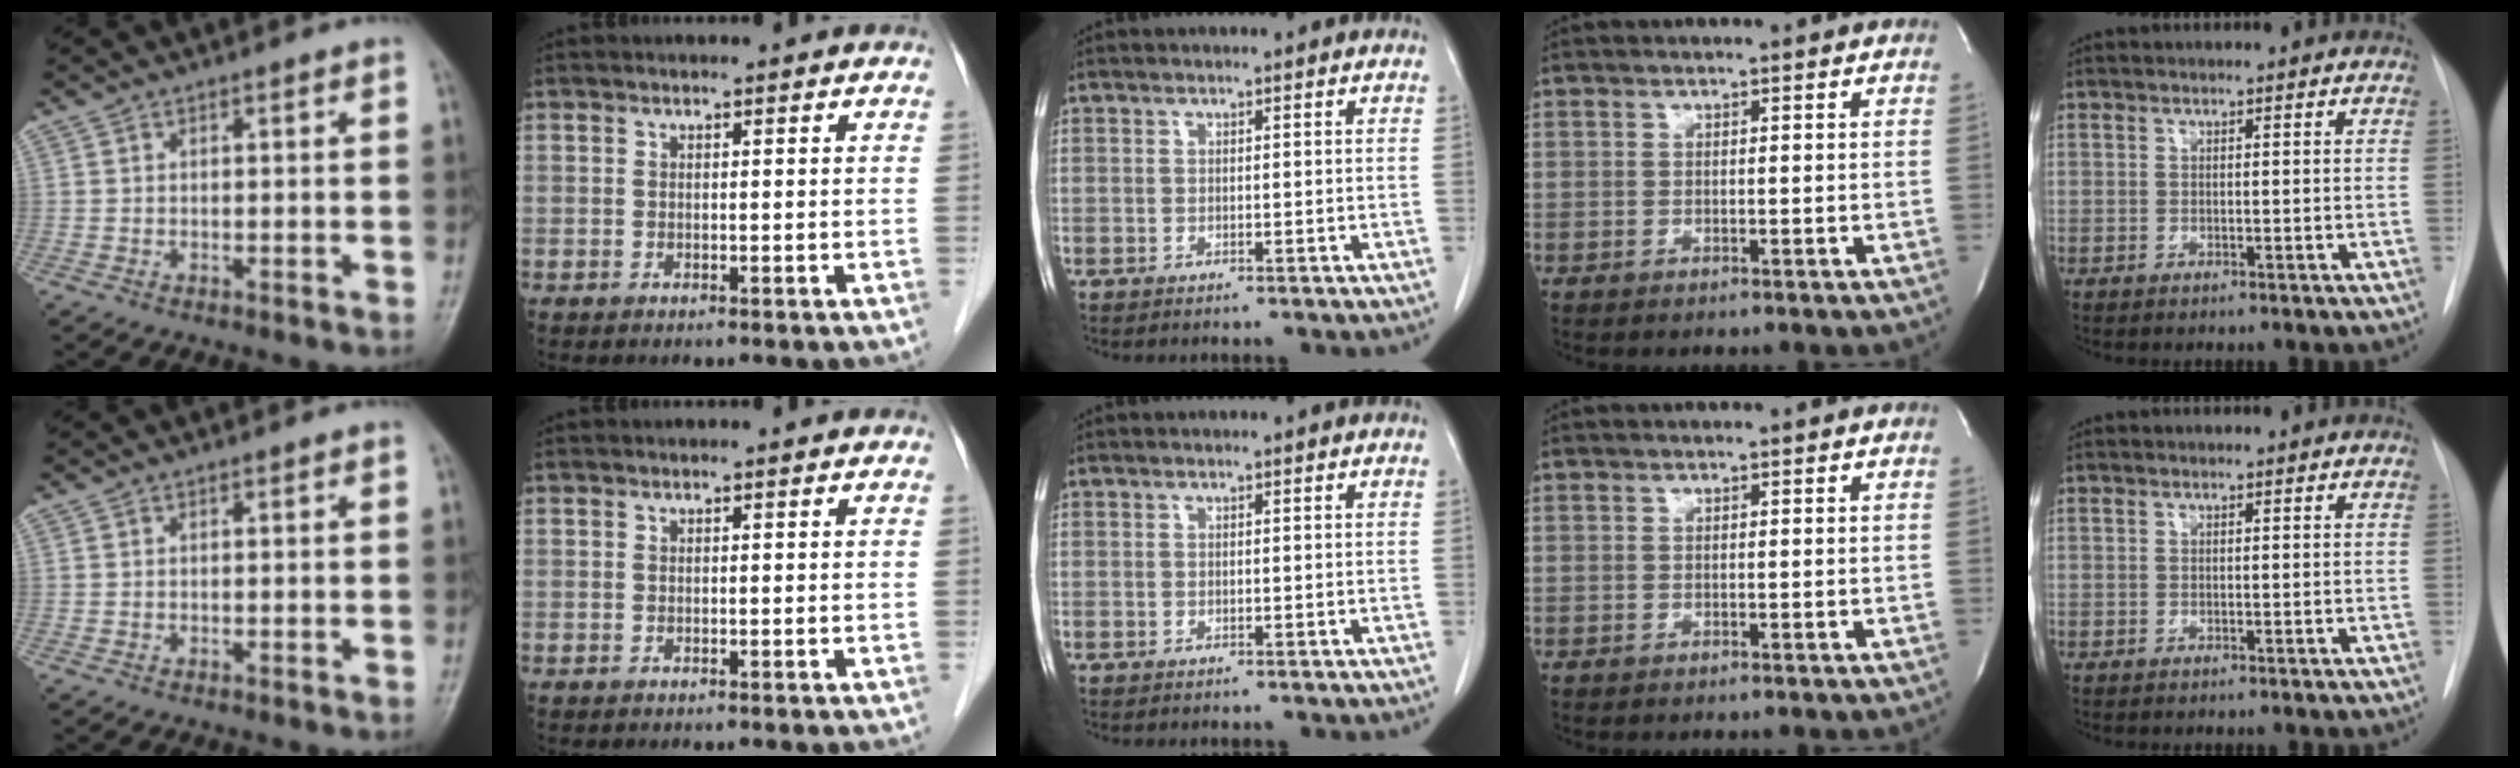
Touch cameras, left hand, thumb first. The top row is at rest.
{}